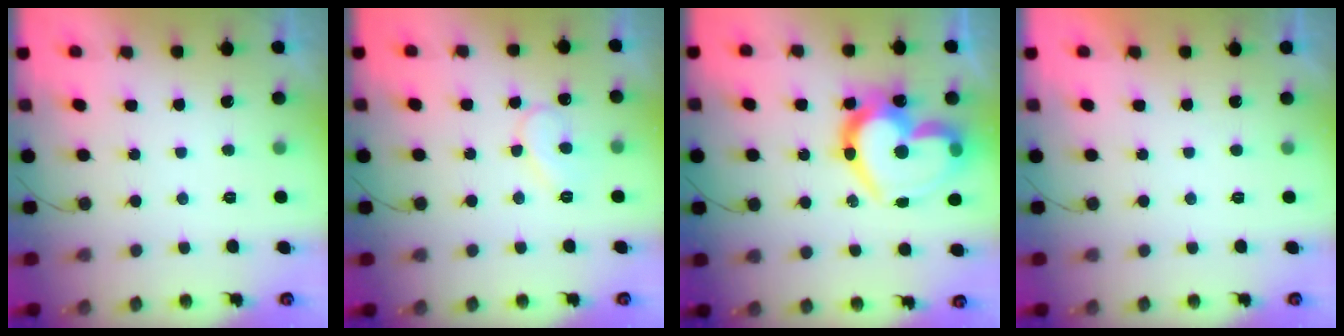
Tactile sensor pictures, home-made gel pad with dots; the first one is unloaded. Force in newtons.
{"total": 8.8, "press": 8.7, "slide": 0.8}
{"total": 25.9, "press": 25.8, "slide": 2.4}
{"total": 2.0, "press": 2.0, "slide": 0.1}